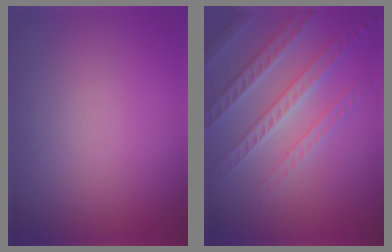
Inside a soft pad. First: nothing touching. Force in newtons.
{"total": 4.4, "press": 4.2, "slide": 1.1}